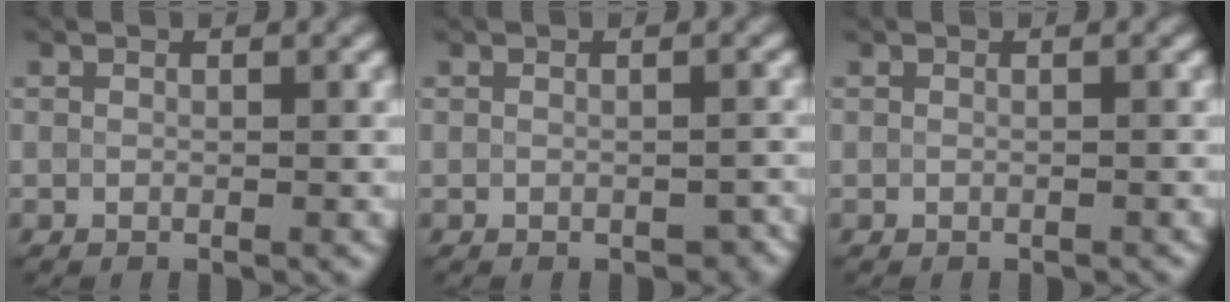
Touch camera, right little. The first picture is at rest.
{"total": 1.8, "force": [-1.0, 1.2, 0.9], "torque": [-0.004, 0.000, -0.007]}
{"total": 0.0}